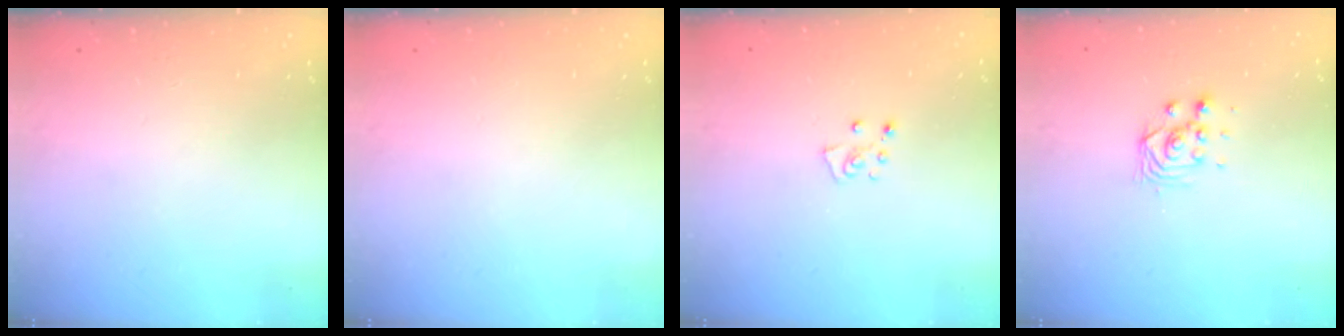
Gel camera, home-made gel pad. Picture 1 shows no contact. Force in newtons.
{"total": 0.0}
{"total": 4.7, "press": 4.7, "slide": 0.5}
{"total": 2.9, "press": 2.8, "slide": 0.8}